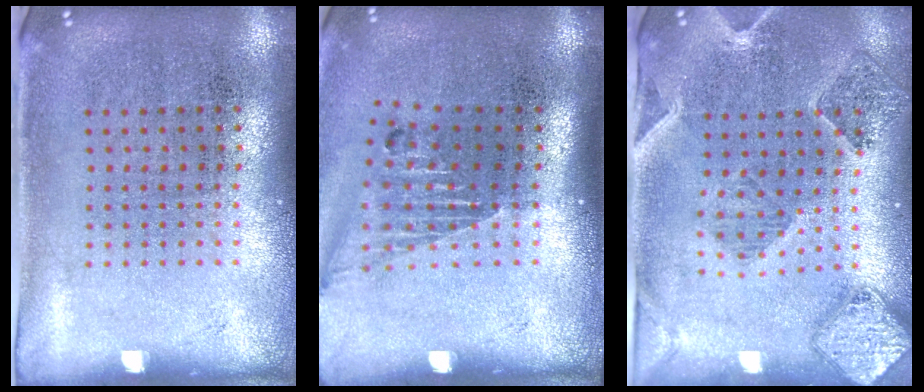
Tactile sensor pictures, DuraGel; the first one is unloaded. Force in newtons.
{"total": 1.5, "press": 1.2, "slide": 0.9}
{"total": 1.6, "press": 1.5, "slide": 0.4}